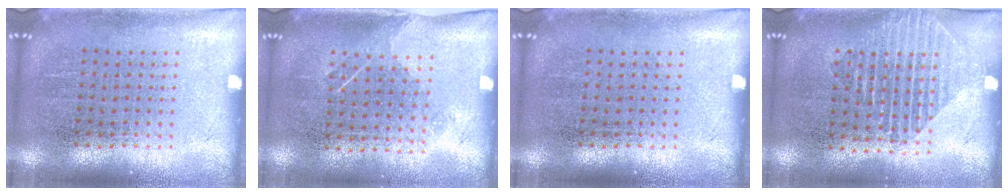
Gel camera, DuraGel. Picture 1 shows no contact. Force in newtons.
{"total": 1.2, "press": 0.9, "slide": 0.7}
{"total": 0.0}
{"total": 1.6, "press": 1.3, "slide": 0.8}